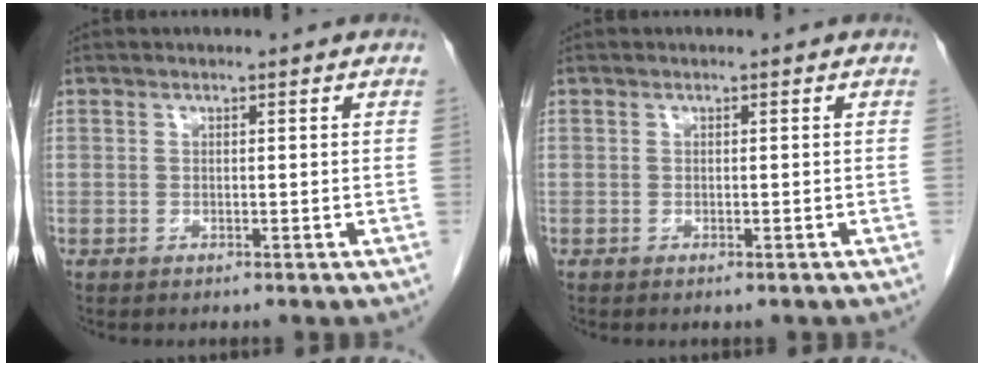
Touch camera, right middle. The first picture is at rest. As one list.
[{"total": 0.5, "force": [-0.4, 0.1, 0.3], "torque": [-0.009, -0.003, -0.003]}]